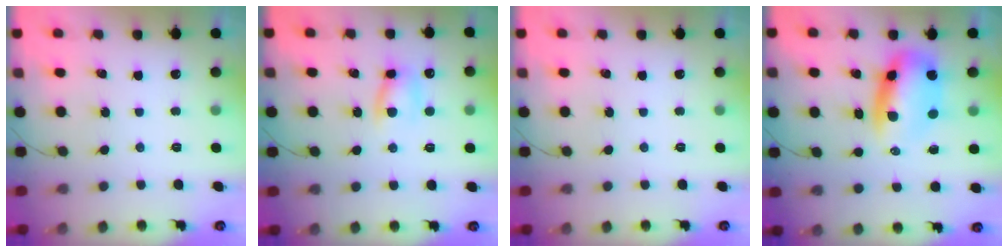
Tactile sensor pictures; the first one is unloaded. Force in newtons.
{"total": 6.9, "press": 6.8, "slide": 1.0}
{"total": 0.0}
{"total": 9.9, "press": 9.6, "slide": 2.4}